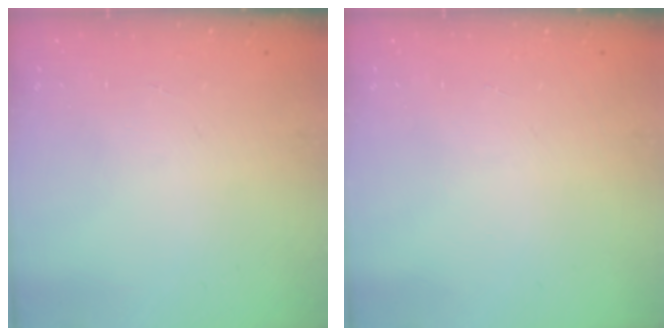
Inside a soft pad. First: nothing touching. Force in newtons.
{"total": 0.0}